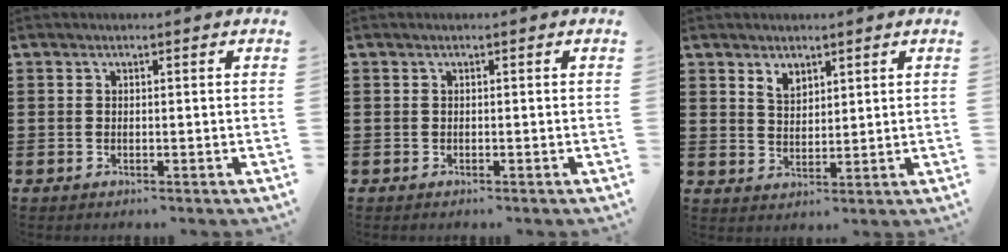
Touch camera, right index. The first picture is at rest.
{"total": 0.0}
{"total": 2.9, "force": [2.2, 1.6, 0.9], "torque": [-0.024, 0.004, 0.041]}